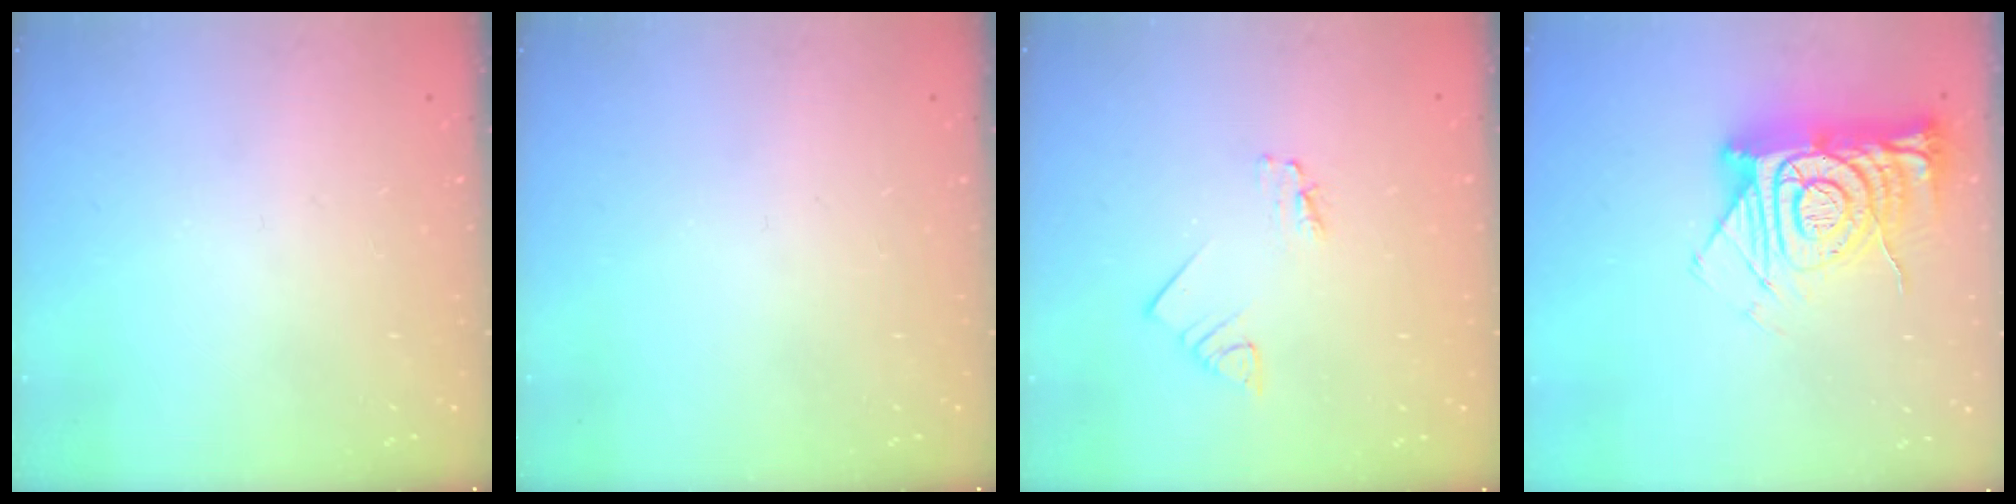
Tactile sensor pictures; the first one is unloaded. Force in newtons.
{"total": 0.0}
{"total": 2.4, "press": 2.4, "slide": 0.1}
{"total": 16.4, "press": 16.4, "slide": 1.4}